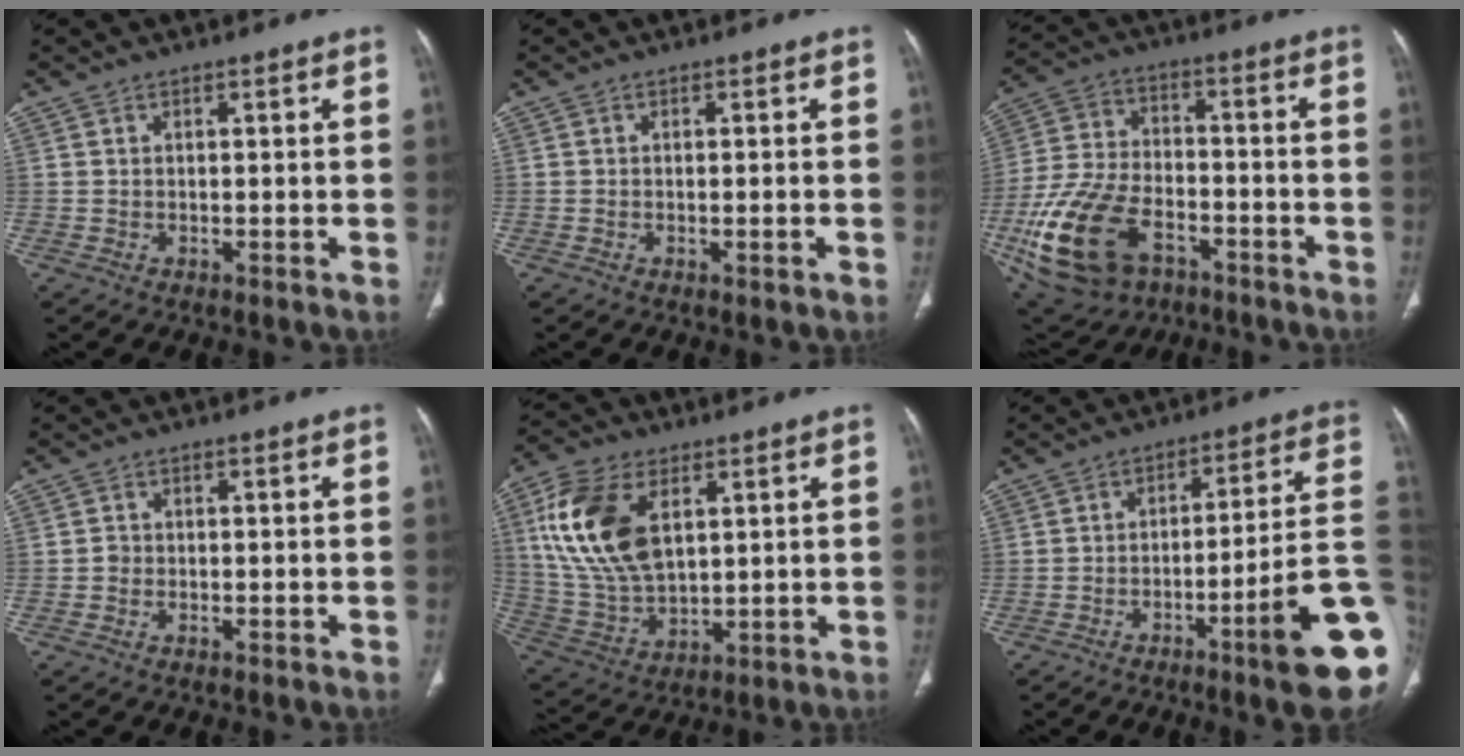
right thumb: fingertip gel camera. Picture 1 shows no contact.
{"total": 0.6, "force": [0.1, 0.4, 0.4], "torque": [-0.008, 0.000, 0.006]}
{"total": 20.0, "force": [-8.1, 13.3, 12.6], "torque": [-0.271, 0.034, -0.136]}
{"total": 0.9, "force": [-0.4, 0.7, 0.4], "torque": [-0.005, 0.002, -0.012]}
{"total": 17.3, "force": [5.2, 10.2, 13.0], "torque": [-0.254, -0.011, 0.109]}
{"total": 16.6, "force": [-6.2, 1.7, 15.3], "torque": [-0.147, 0.037, -0.087]}